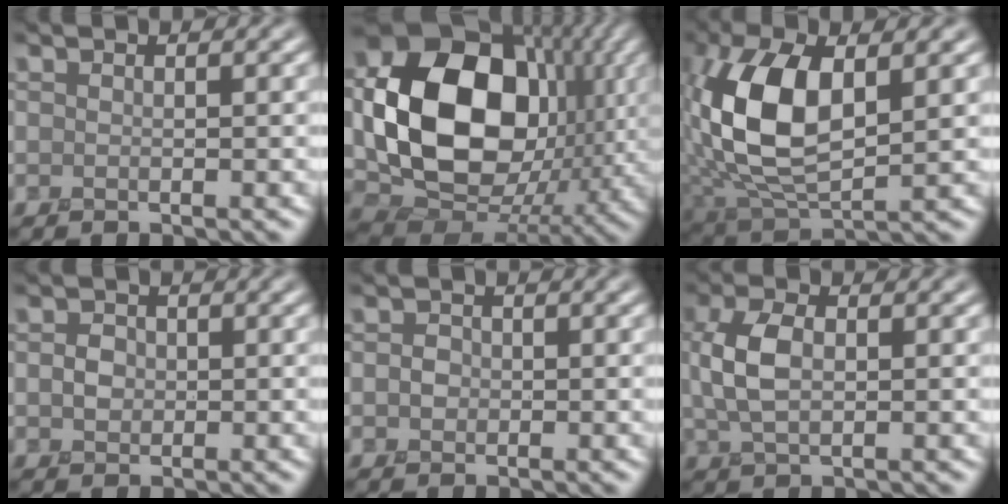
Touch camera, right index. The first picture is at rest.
{"total": 15.7, "force": [1.0, 11.9, 10.2], "torque": [-0.186, -0.016, 0.018]}
{"total": 9.7, "force": [0.9, 4.8, 8.4], "torque": [-0.188, 0.005, 0.013]}
{"total": 1.5, "force": [-0.3, 1.4, 0.7], "torque": [-0.013, -0.002, -0.009]}
{"total": 1.2, "force": [-0.3, 1.1, 0.5], "torque": [-0.008, -0.002, -0.011]}
{"total": 4.0, "force": [0.4, 2.3, 3.3], "torque": [-0.081, 0.003, 0.006]}